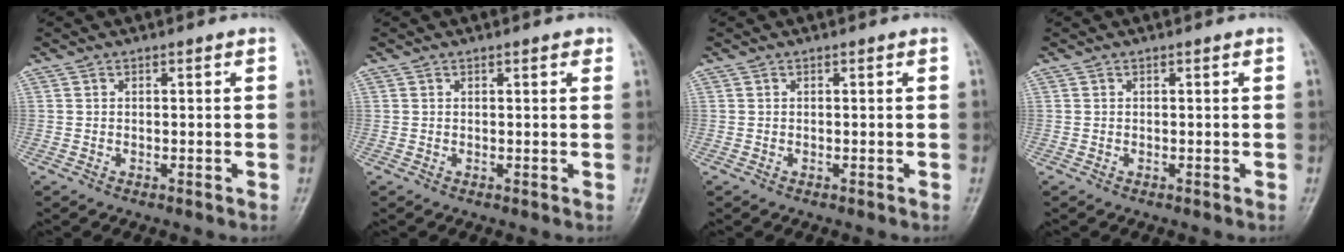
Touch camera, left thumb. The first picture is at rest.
{"total": 1.2, "force": [0.8, 0.4, 0.9], "torque": [-0.010, -0.001, 0.007]}
{"total": 0.0}
{"total": 0.0}